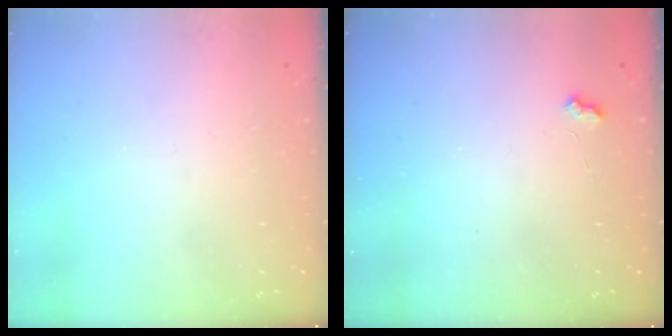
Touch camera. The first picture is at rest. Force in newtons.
{"total": 2.3, "press": 2.3, "slide": 0.4}